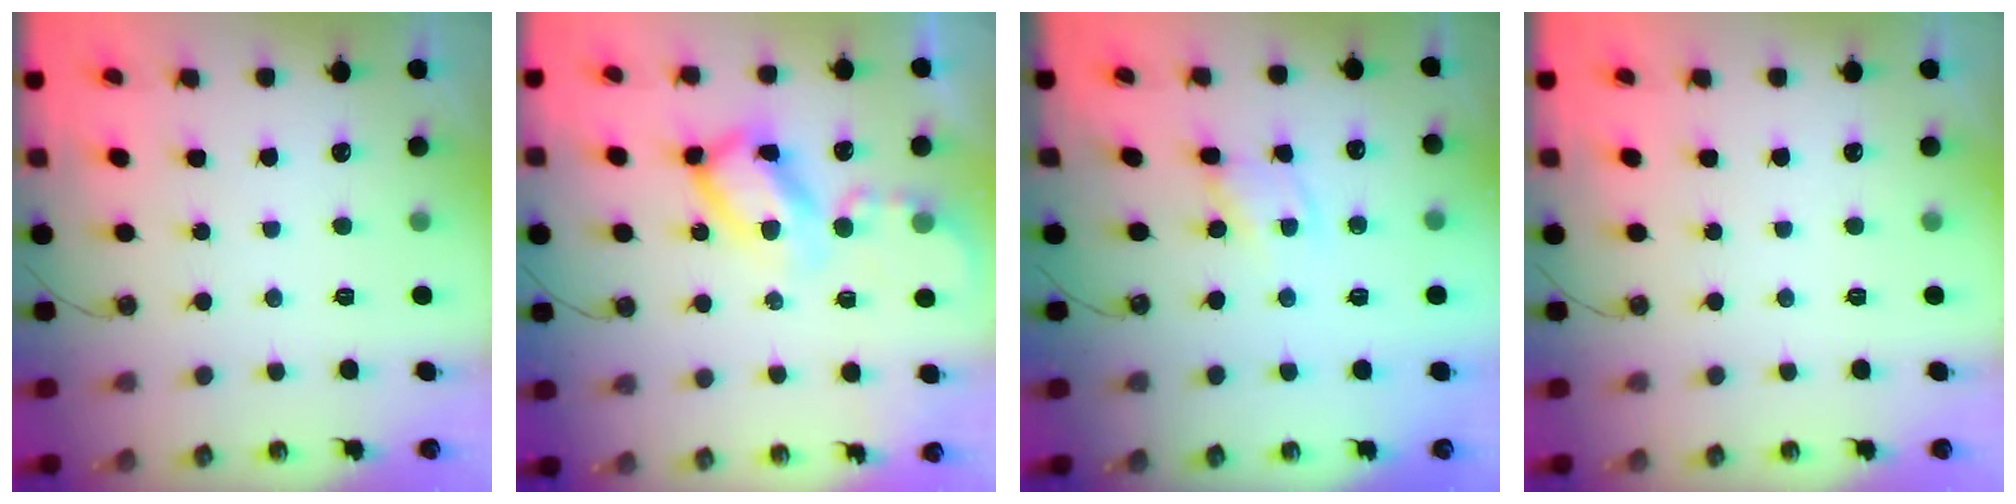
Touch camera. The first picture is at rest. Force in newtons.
{"total": 13.7, "press": 13.7, "slide": 1.3}
{"total": 2.1, "press": 2.1, "slide": 0.3}
{"total": 0.0}